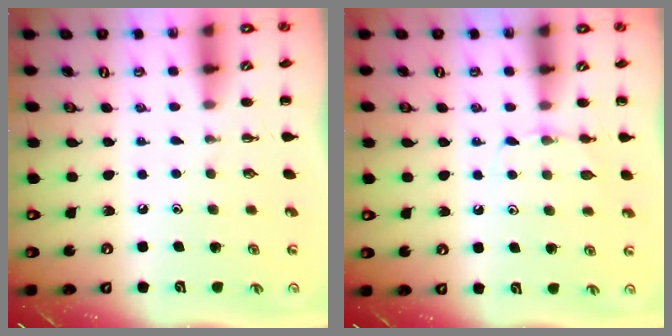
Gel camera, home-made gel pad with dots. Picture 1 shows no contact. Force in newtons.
{"total": 4.9, "press": 4.6, "slide": 1.5}